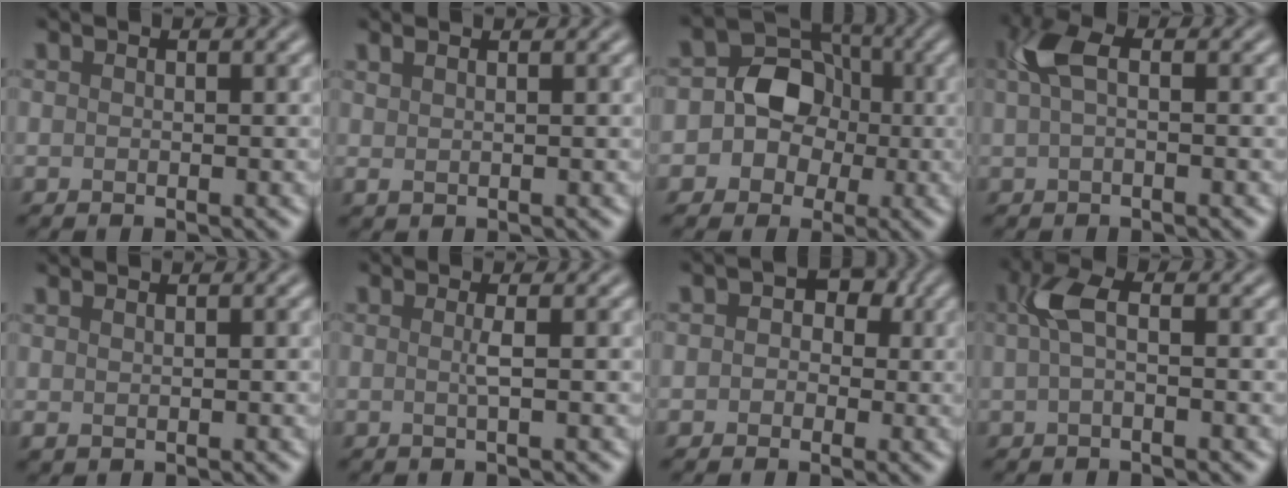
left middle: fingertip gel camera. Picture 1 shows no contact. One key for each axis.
{"total": 1.3, "fx": 0.9, "fy": 0.3, "fz": 0.9, "tx": -0.023, "ty": 0.005, "tz": 0.021}
{"total": 6.3, "fx": -0.2, "fy": 5.5, "fz": 3.1, "tx": -0.015, "ty": 0.026, "tz": -0.020}
{"total": 3.0, "fx": 0.7, "fy": 1.4, "fz": 2.6, "tx": -0.061, "ty": 0.014, "tz": 0.011}
{"total": 0.9, "fx": 0.6, "fy": 0.4, "fz": 0.5, "tx": -0.015, "ty": 0.005, "tz": 0.016}
{"total": 1.0, "fx": -0.1, "fy": -0.2, "fz": 1.0, "tx": -0.025, "ty": 0.001, "tz": -0.001}
{"total": 3.6, "fx": 0.8, "fy": 3.1, "fz": 1.7, "tx": 0.013, "ty": 0.019, "tz": -0.026}
{"total": 2.6, "fx": 0.3, "fy": 1.0, "fz": 2.4, "tx": -0.055, "ty": 0.012, "tz": 0.003}